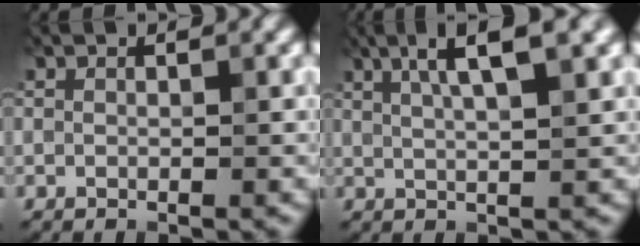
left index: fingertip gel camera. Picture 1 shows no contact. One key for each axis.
{"total": 5.7, "fx": 2.7, "fy": 1.3, "fz": 4.9, "tx": -0.072, "ty": 0.016, "tz": 0.041}